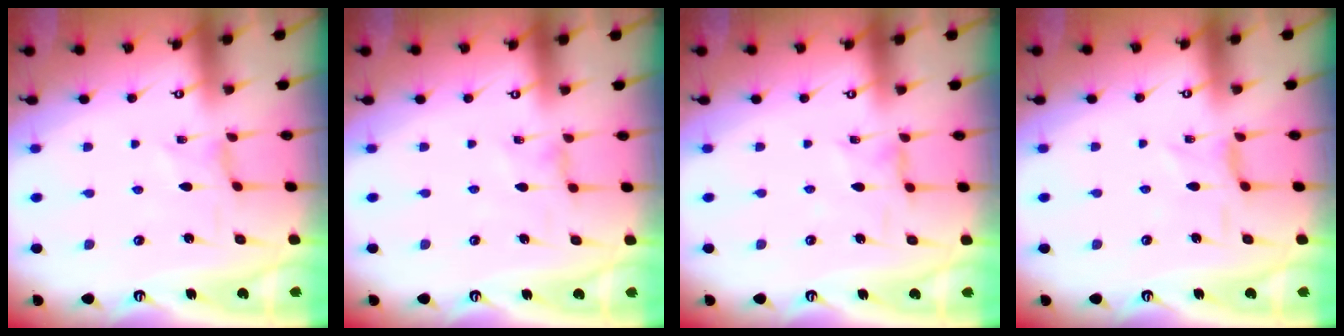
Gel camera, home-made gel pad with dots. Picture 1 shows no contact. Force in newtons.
{"total": 1.2, "press": 1.1, "slide": 0.4}
{"total": 3.0, "press": 2.9, "slide": 0.3}
{"total": 0.8, "press": 0.7, "slide": 0.4}